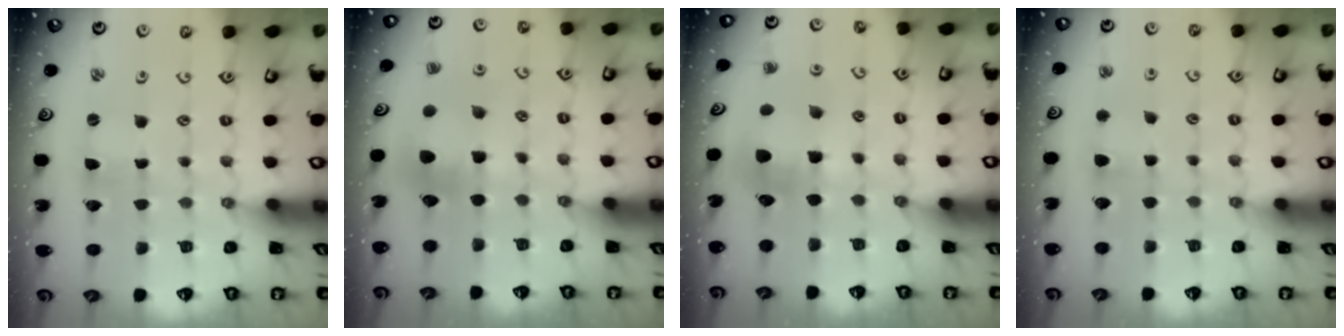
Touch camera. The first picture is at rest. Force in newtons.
{"total": 6.2, "press": 6.2, "slide": 0.3}
{"total": 6.1, "press": 6.1, "slide": 0.5}
{"total": 2.8, "press": 2.8, "slide": 0.5}